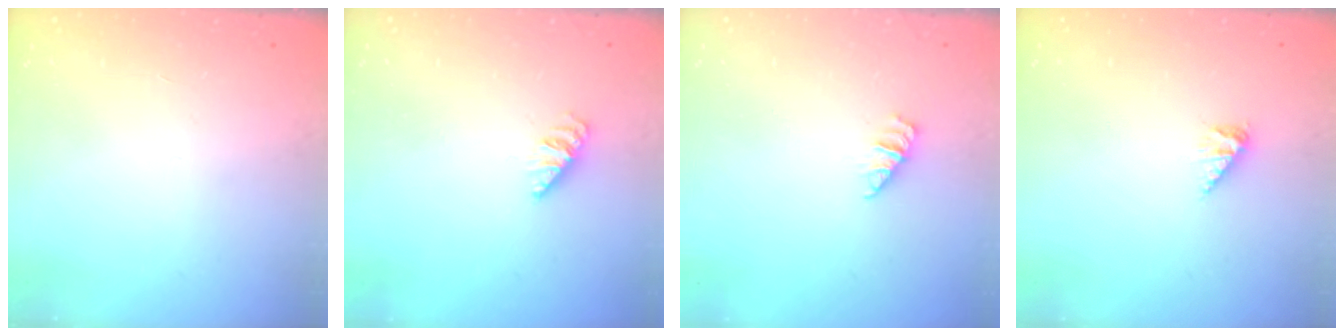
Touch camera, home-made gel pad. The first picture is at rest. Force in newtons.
{"total": 0.6, "press": 0.5, "slide": 0.2}
{"total": 0.8, "press": 0.8, "slide": 0.2}
{"total": 3.4, "press": 3.4, "slide": 0.5}